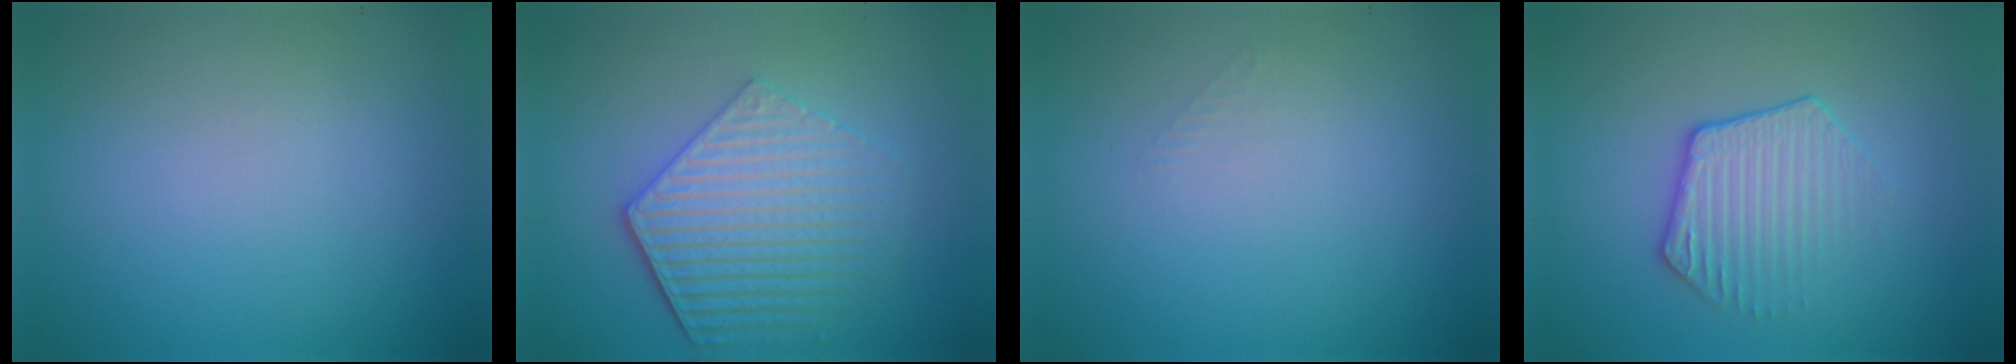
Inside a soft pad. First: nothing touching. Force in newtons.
{"total": 5.9, "press": 4.3, "slide": 4.0}
{"total": 0.6, "press": 0.6, "slide": 0.0}
{"total": 2.7, "press": 2.2, "slide": 1.6}